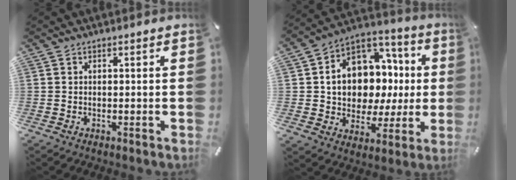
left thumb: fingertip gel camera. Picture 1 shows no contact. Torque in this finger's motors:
{"motor_torque": [2.51, 2.50, 0.76, -0.38, 0.51]}